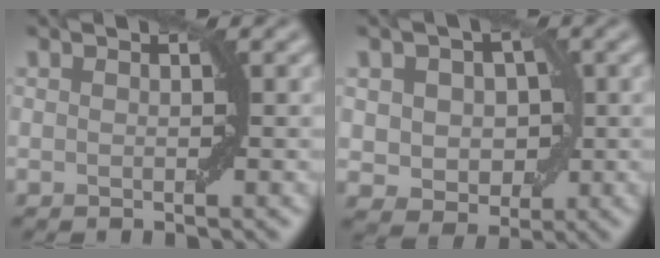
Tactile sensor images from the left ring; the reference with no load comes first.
{"total": 5.0, "force": [0.4, 3.9, 3.1], "torque": [-0.032, 0.010, -0.005]}